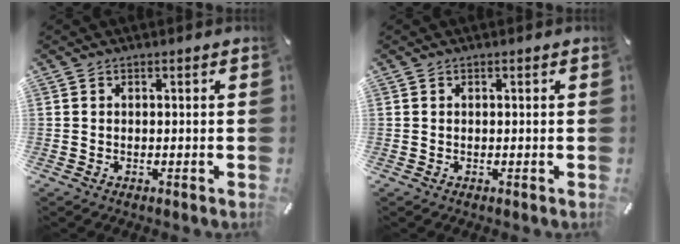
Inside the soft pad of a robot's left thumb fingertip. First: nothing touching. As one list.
[{"total": 0.0}]